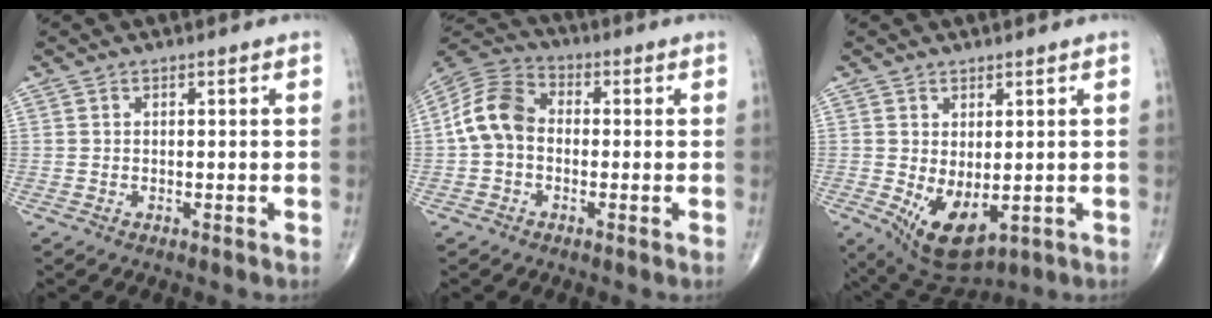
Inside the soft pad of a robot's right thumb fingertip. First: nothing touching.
{"total": 9.6, "force": [-0.6, 7.1, 6.4], "torque": [-0.118, 0.029, -0.028]}
{"total": 8.8, "force": [-1.4, 4.6, 7.3], "torque": [-0.110, -0.013, 0.000]}